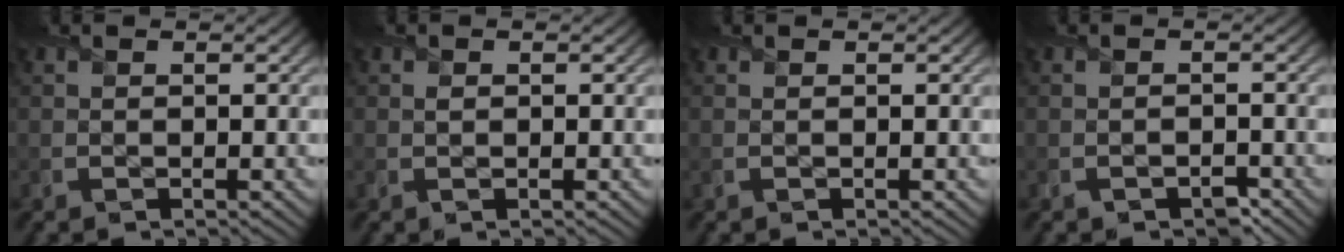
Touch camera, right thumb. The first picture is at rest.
{"total": 0.6, "force": [0.2, 0.5, 0.2], "torque": [-0.003, -0.002, -0.001]}
{"total": 0.0}
{"total": 1.6, "force": [-1.1, 1.0, 0.6], "torque": [-0.009, -0.004, -0.022]}